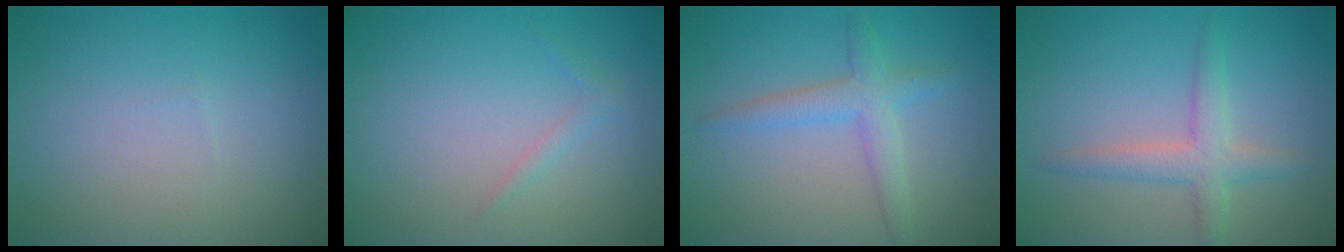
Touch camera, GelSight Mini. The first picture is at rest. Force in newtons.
{"total": 0.9, "press": 0.9, "slide": 0.0}
{"total": 2.9, "press": 2.9, "slide": 0.1}
{"total": 3.0, "press": 3.0, "slide": 0.1}